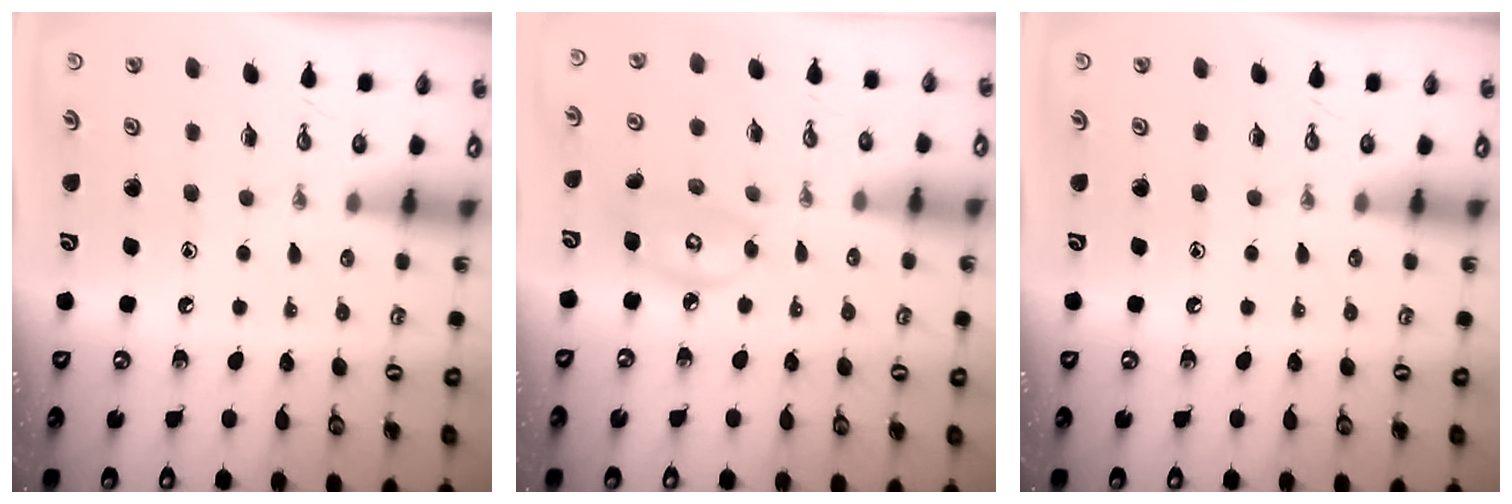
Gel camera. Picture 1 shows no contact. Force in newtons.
{"total": 6.0, "press": 6.0, "slide": 0.3}
{"total": 0.0}